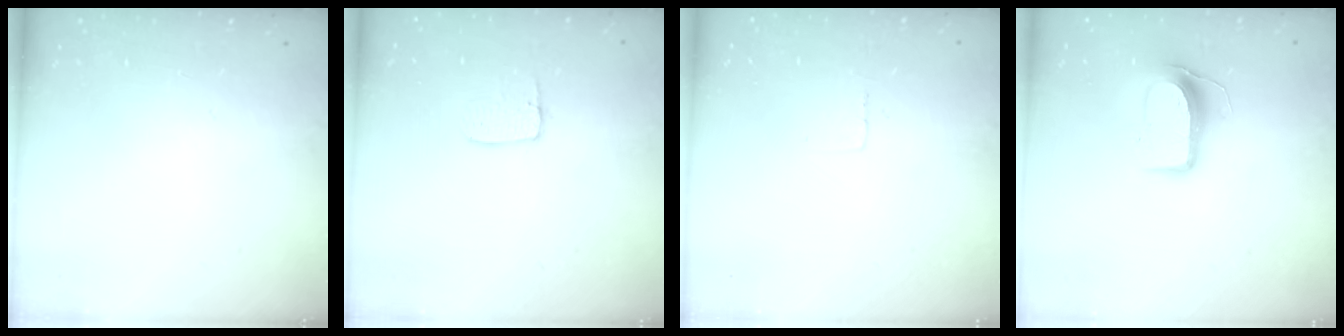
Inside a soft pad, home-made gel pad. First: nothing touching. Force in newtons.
{"total": 6.7, "press": 6.7, "slide": 0.4}
{"total": 2.4, "press": 2.4, "slide": 0.1}
{"total": 9.0, "press": 9.0, "slide": 0.6}